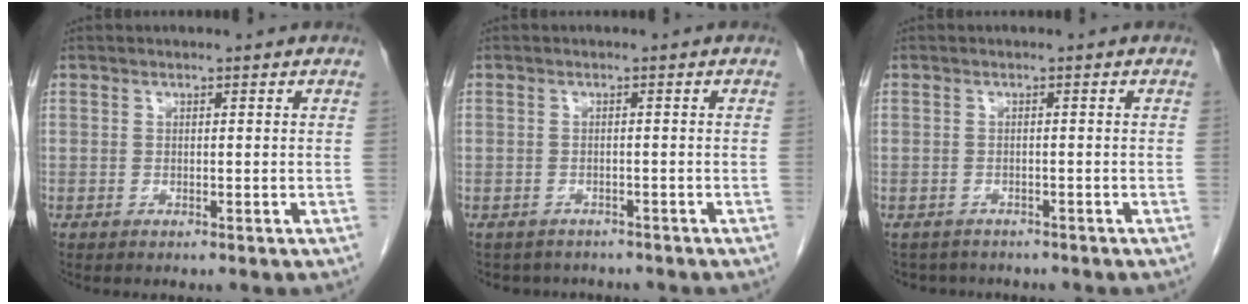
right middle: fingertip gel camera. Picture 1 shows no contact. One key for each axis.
{"total": 4.8, "fx": -4.2, "fy": 2.2, "fz": 0.3, "tx": -0.002, "ty": 0.003, "tz": -0.053}
{"total": 4.2, "fx": -3.8, "fy": 1.9, "fz": 0.2, "tx": -0.002, "ty": 0.001, "tz": -0.052}